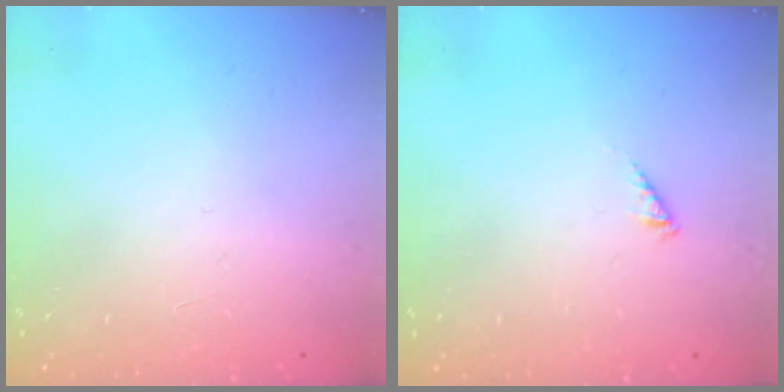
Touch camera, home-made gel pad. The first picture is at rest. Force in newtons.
{"total": 0.9, "press": 0.8, "slide": 0.3}